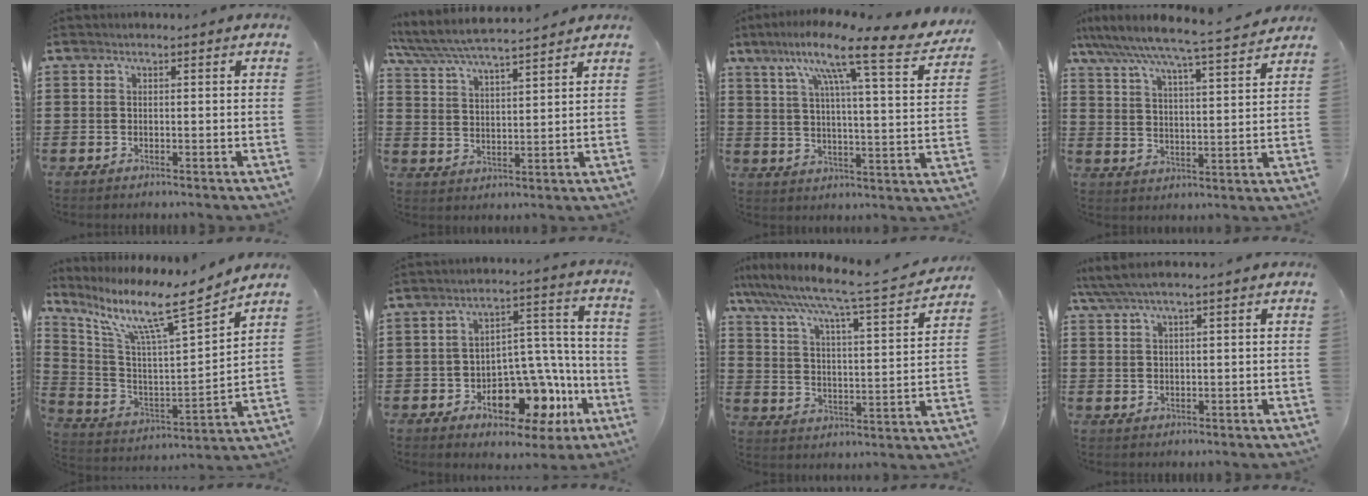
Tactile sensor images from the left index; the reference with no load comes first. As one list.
[{"total": 6.0, "force": [5.7, 0.6, 1.9], "torque": [-0.059, -0.028, 0.098]}, {"total": 12.3, "force": [9.2, 0.5, 8.1], "torque": [-0.159, -0.061, 0.138]}, {"total": 6.6, "force": [6.0, -0.6, 2.6], "torque": [-0.074, -0.042, 0.097]}, {"total": 10.7, "force": [7.7, 1.0, 7.5], "torque": [-0.165, -0.052, 0.116]}, {"total": 10.4, "force": [-5.8, 6.1, 6.2], "torque": [-0.091, 0.021, -0.094]}, {"total": 6.6, "force": [5.6, -0.5, 3.4], "torque": [-0.095, -0.050, 0.084]}, {"total": 3.1, "force": [2.2, 0.4, 2.2], "torque": [-0.046, 0.004, 0.039]}]